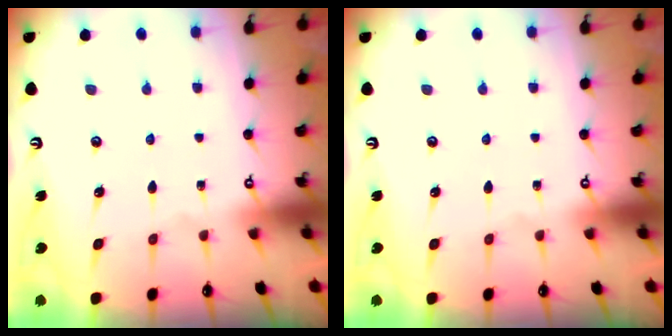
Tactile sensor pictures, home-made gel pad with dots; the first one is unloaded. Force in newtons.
{"total": 0.0}